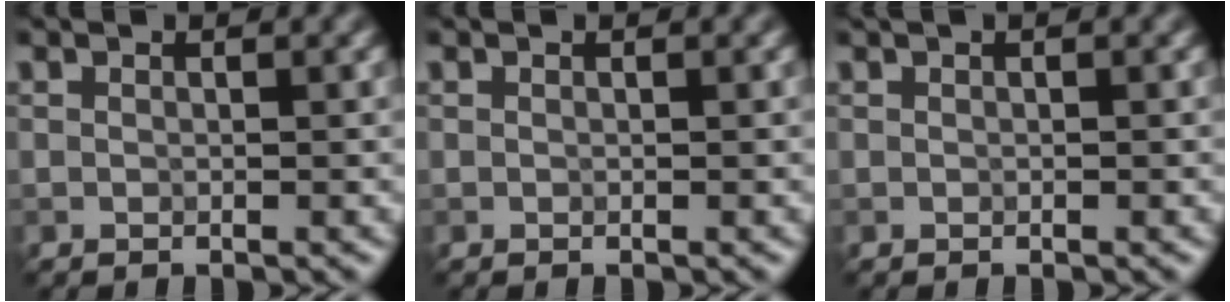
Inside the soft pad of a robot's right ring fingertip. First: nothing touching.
{"total": 0.0}
{"total": 0.6, "force": [0.3, 0.1, 0.5], "torque": [-0.009, 0.005, 0.004]}